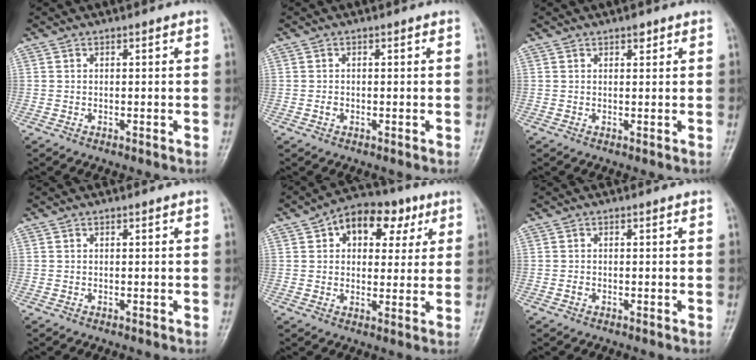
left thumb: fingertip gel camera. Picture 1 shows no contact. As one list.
[{"total": 0.9, "force": [-0.3, 0.7, 0.6], "torque": [-0.006, 0.001, -0.006]}, {"total": 1.4, "force": [0.9, 0.7, 0.8], "torque": [-0.005, -0.003, 0.011]}, {"total": 0.0}, {"total": 12.5, "force": [5.1, 8.2, 7.9], "torque": [-0.065, 0.007, 0.069]}, {"total": 0.8, "force": [-0.3, 0.5, 0.5], "torque": [-0.006, 0.000, -0.008]}]